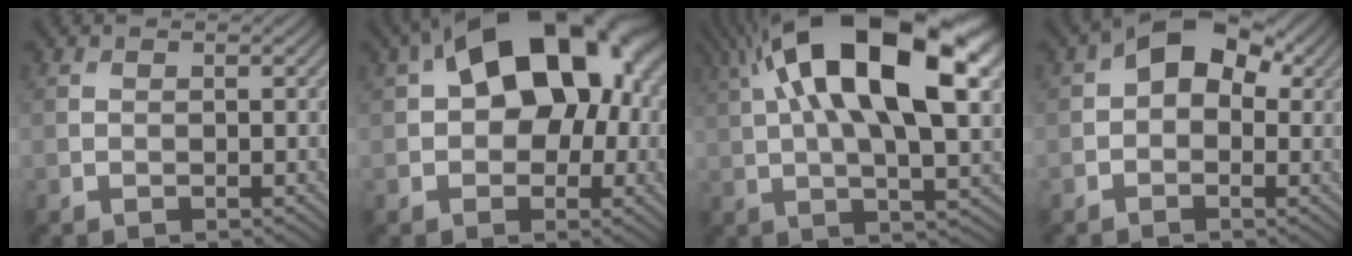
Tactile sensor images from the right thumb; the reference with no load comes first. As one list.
[{"total": 15.6, "force": [3.2, 9.9, 11.6], "torque": [-0.152, 0.024, 0.041]}, {"total": 20.7, "force": [7.3, 8.1, 17.7], "torque": [-0.311, 0.053, 0.111]}, {"total": 7.0, "force": [1.5, 4.5, 5.1], "torque": [-0.068, 0.013, 0.010]}]